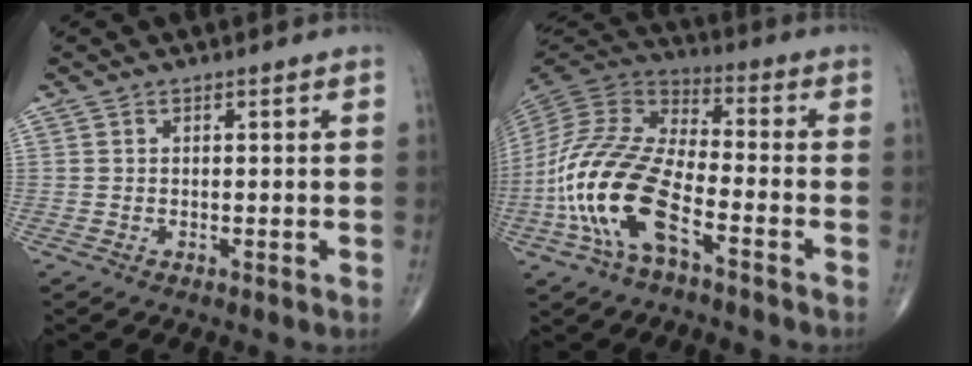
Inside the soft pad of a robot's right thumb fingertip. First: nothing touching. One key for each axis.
{"total": 18.5, "fx": -7.3, "fy": 7.9, "fz": 15.1, "tx": -0.326, "ty": 0.041, "tz": -0.140}